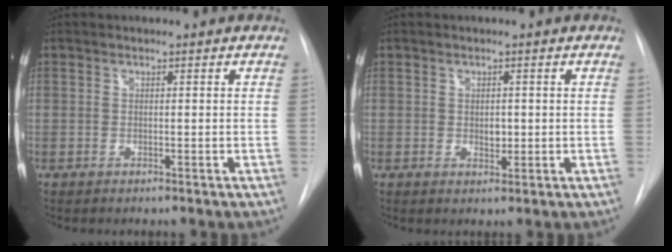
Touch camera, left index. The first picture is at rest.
{"total": 1.5, "force": [-0.2, 1.0, 1.1], "torque": [-0.015, -0.006, 0.000]}